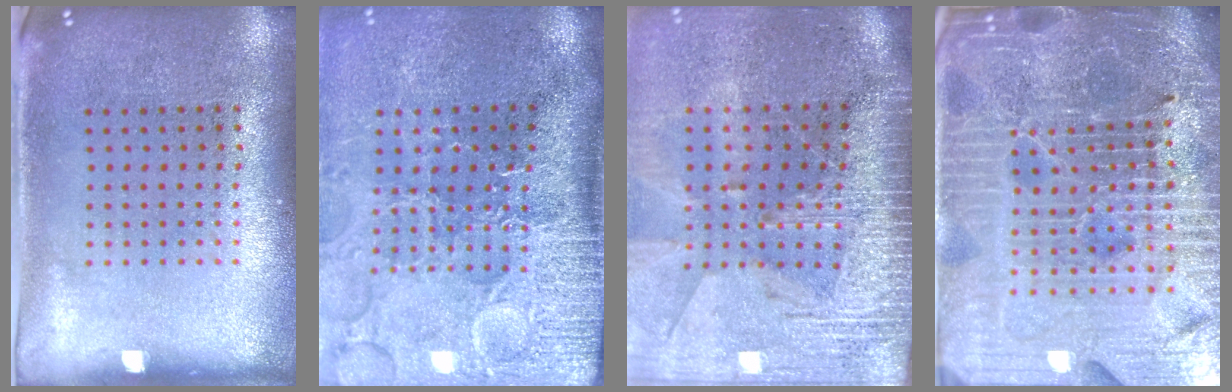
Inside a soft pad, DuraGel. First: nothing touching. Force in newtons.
{"total": 4.5, "press": 3.8, "slide": 2.6}
{"total": 3.9, "press": 3.4, "slide": 1.8}
{"total": 6.6, "press": 5.8, "slide": 3.0}